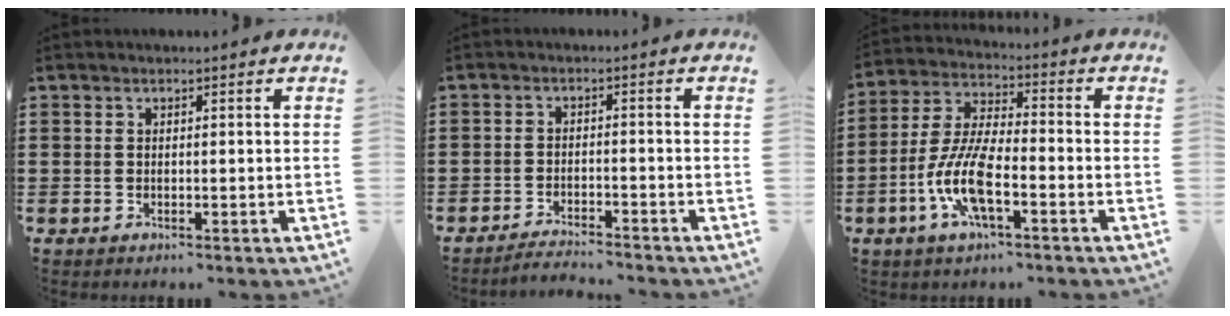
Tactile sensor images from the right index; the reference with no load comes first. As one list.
[{"total": 2.8, "force": [-2.8, -0.2, 0.0], "torque": [-0.006, 0.001, -0.059]}, {"total": 9.6, "force": [-3.6, 3.1, 8.4], "torque": [-0.199, -0.012, -0.074]}]